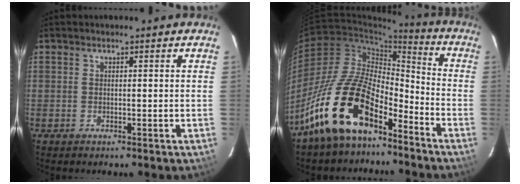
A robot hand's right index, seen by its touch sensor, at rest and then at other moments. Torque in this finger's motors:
{"motor_torque": [1.25, -0.89, 1.05, 0.21]}